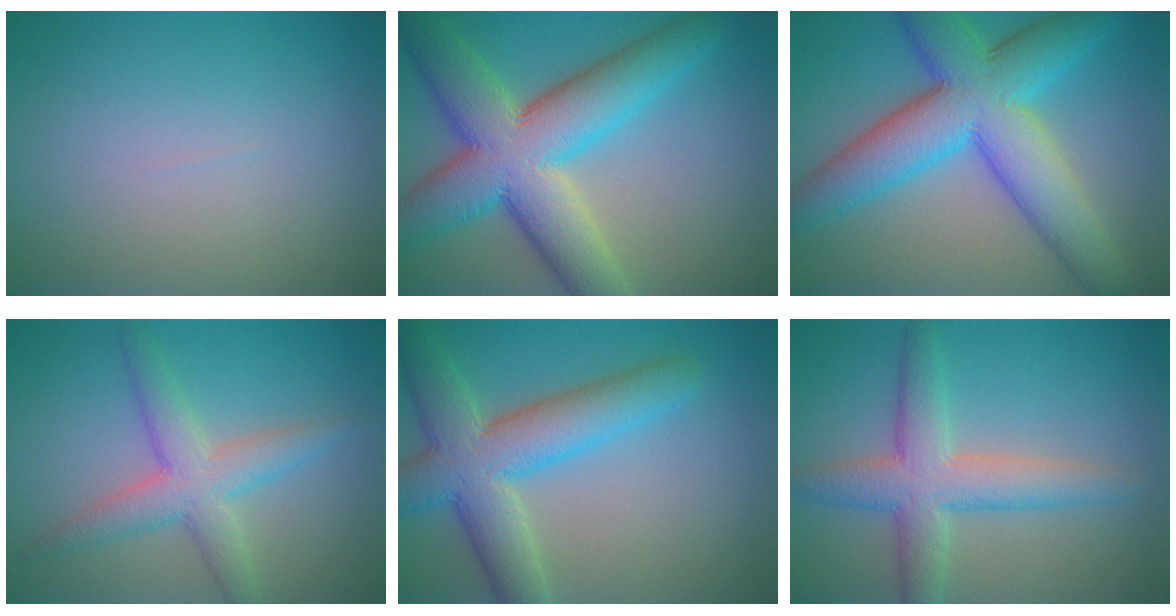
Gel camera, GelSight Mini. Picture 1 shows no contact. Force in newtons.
{"total": 11.6, "press": 11.5, "slide": 0.5}
{"total": 10.8, "press": 10.8, "slide": 0.1}
{"total": 4.4, "press": 4.4, "slide": 0.2}
{"total": 7.9, "press": 7.9, "slide": 0.5}
{"total": 4.4, "press": 4.4, "slide": 0.3}